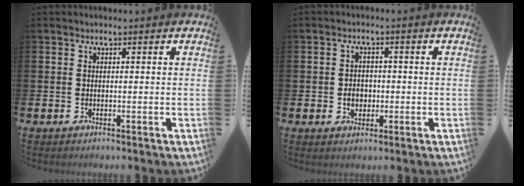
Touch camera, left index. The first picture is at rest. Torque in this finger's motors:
{"motor_torque": [0.23, -0.18, 0.08, 0.06]}